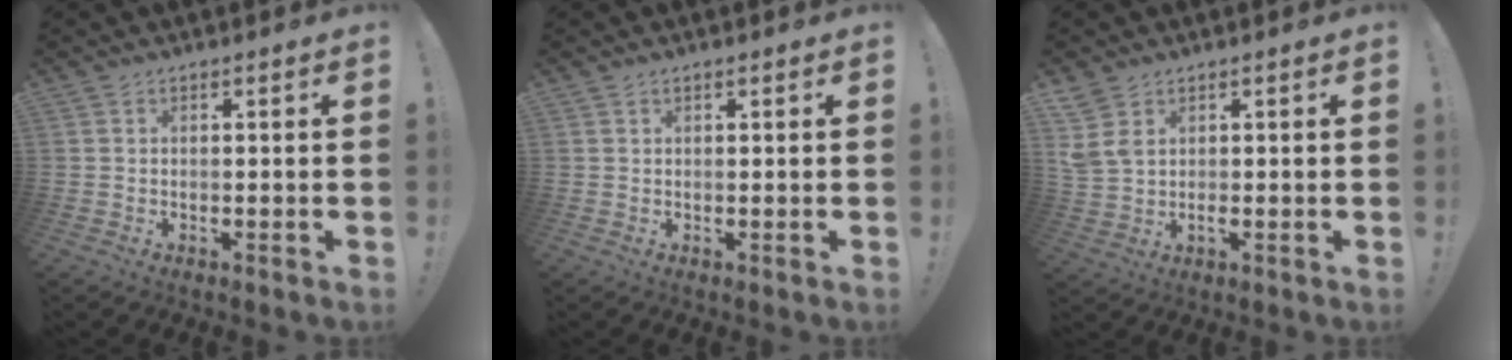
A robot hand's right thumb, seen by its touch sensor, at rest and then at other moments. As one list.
[{"total": 0.6, "force": [0.5, 0.1, 0.3], "torque": [0.001, -0.002, 0.008]}, {"total": 4.9, "force": [1.8, 3.5, 2.9], "torque": [-0.060, -0.005, 0.038]}]